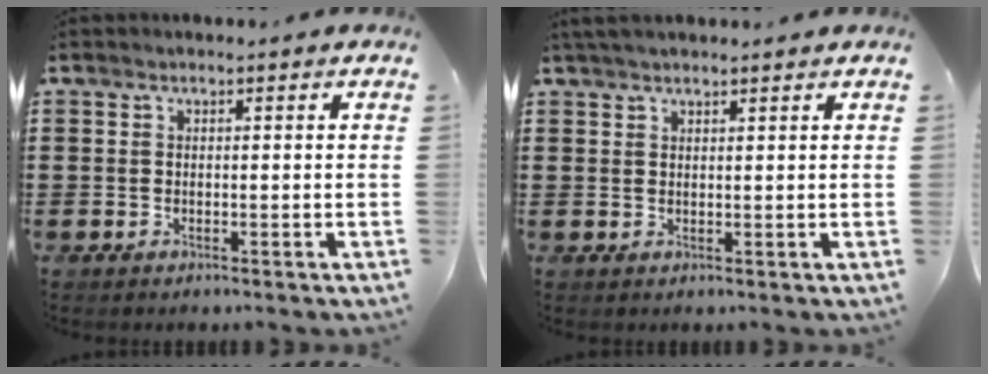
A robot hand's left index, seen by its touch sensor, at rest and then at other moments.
{"total": 1.8, "force": [1.7, 0.2, 0.7], "torque": [-0.017, 0.003, 0.032]}